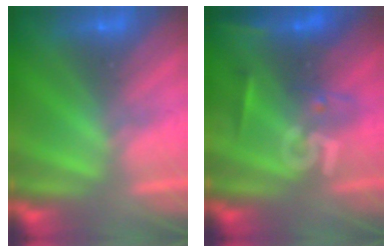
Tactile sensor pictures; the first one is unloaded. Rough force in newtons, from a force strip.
{"total": 2.5}